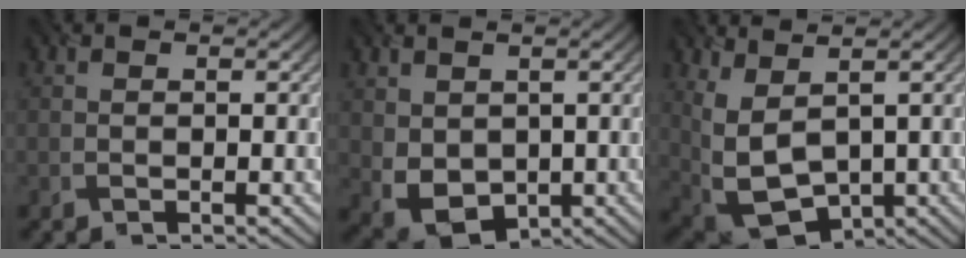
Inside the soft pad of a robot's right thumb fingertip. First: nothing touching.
{"total": 5.0, "force": [0.8, 3.8, 3.1], "torque": [-0.089, -0.015, 0.023]}
{"total": 8.6, "force": [2.1, 4.8, 6.8], "torque": [-0.184, -0.015, 0.056]}